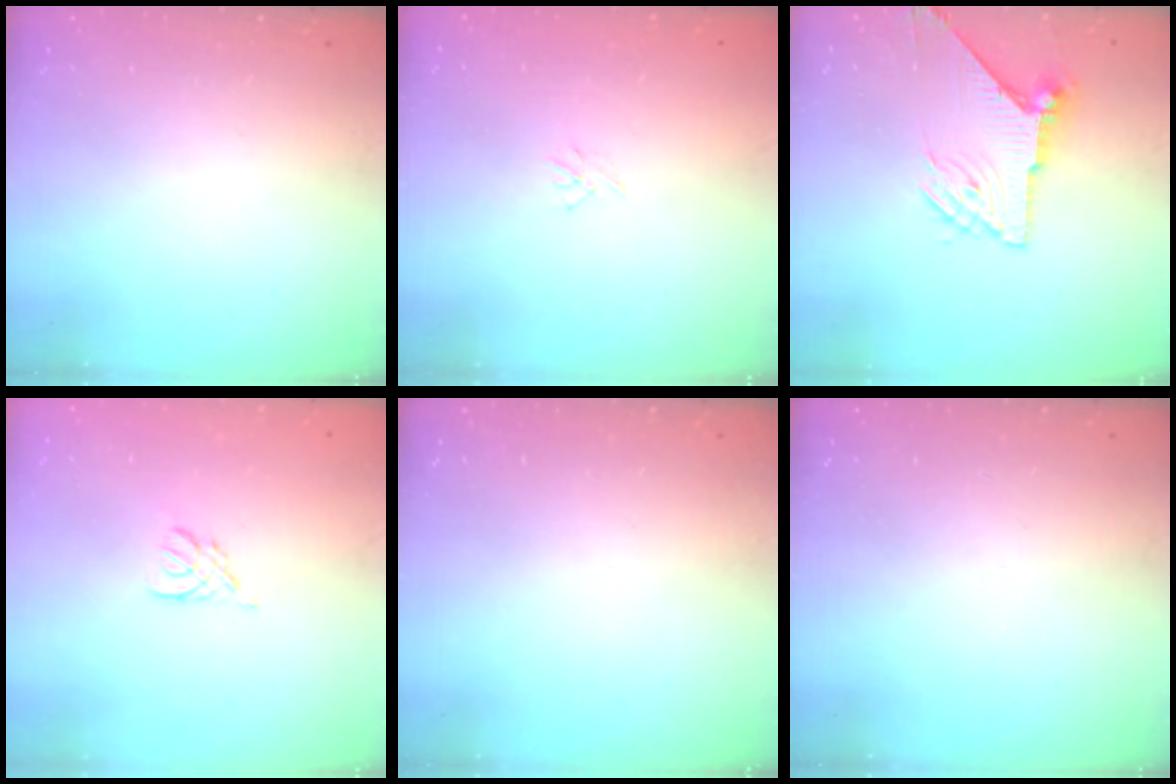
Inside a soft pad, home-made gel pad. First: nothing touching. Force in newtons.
{"total": 0.5, "press": 0.4, "slide": 0.3}
{"total": 11.3, "press": 11.3, "slide": 0.9}
{"total": 2.9, "press": 2.8, "slide": 0.6}
{"total": 0.0}
{"total": 0.0}